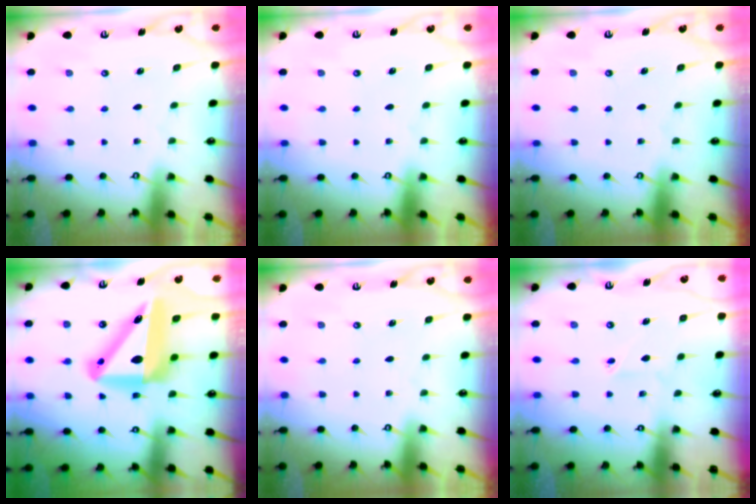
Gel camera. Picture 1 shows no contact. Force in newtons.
{"total": 0.0}
{"total": 0.0}
{"total": 15.6, "press": 14.9, "slide": 4.6}
{"total": 0.0}
{"total": 2.7, "press": 2.7, "slide": 0.3}